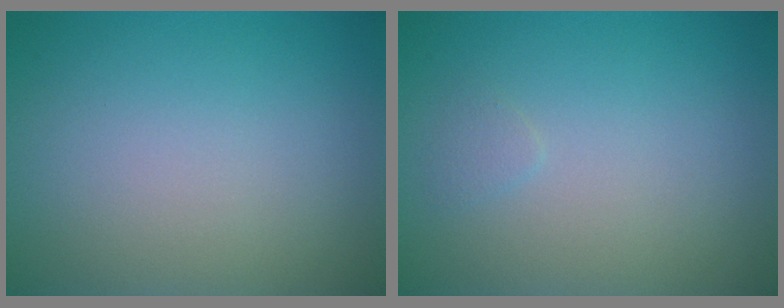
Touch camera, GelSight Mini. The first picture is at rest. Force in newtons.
{"total": 0.6, "press": 0.6, "slide": 0.1}